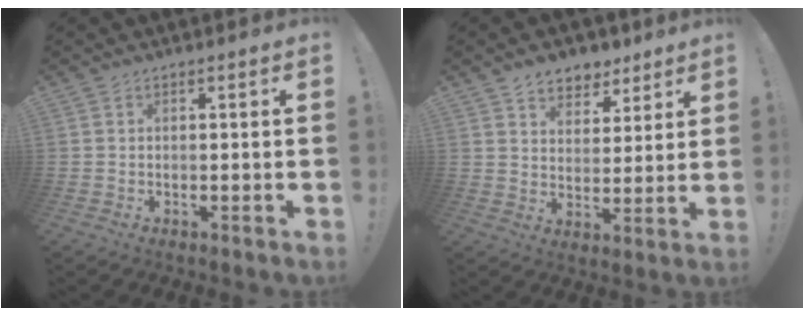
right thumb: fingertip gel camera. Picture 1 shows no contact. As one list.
[{"total": 7.9, "force": [6.0, 5.0, 1.6], "torque": [-0.019, -0.047, 0.115]}]